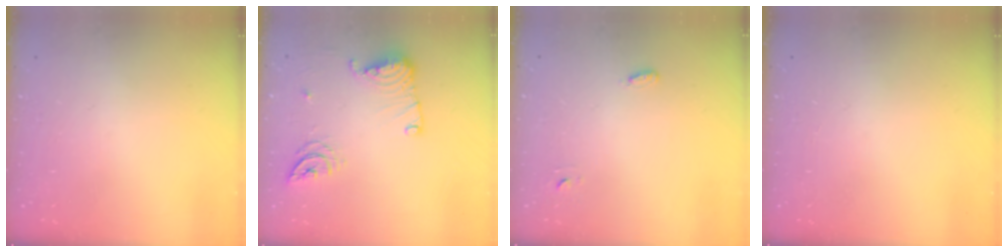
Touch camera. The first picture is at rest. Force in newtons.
{"total": 12.2, "press": 12.1, "slide": 1.2}
{"total": 2.8, "press": 2.7, "slide": 0.6}
{"total": 0.0}